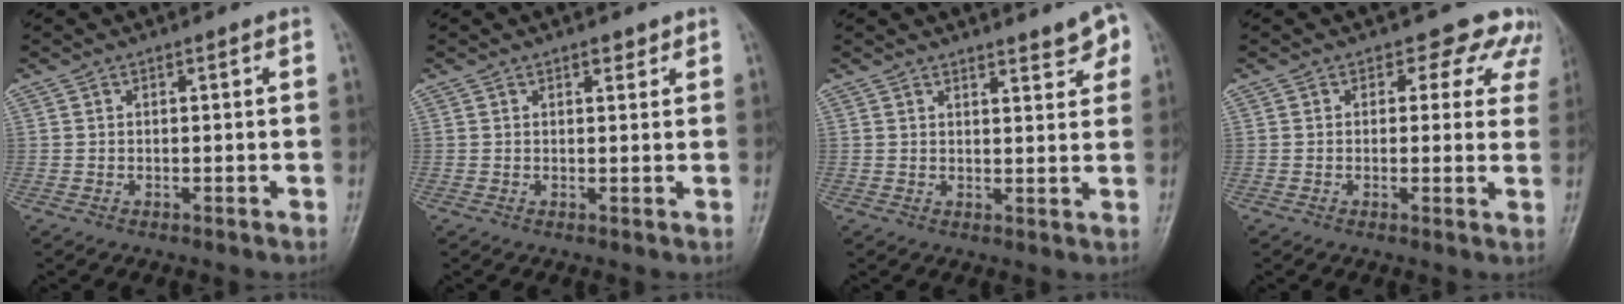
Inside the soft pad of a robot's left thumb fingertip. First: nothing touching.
{"total": 1.5, "force": [1.1, 0.7, 0.8], "torque": [-0.004, -0.005, 0.013]}
{"total": 4.6, "force": [3.2, 1.4, 3.0], "torque": [-0.021, -0.019, 0.039]}
{"total": 7.5, "force": [5.7, 4.7, 1.3], "torque": [0.036, -0.020, 0.039]}